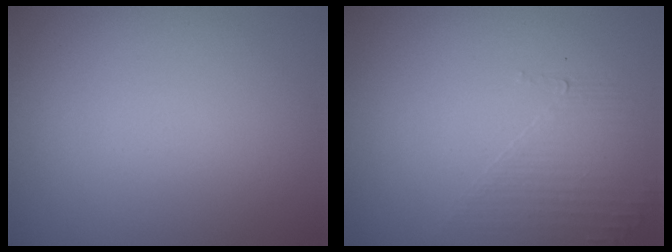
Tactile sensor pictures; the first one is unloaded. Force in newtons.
{"total": 1.6, "press": 0.7, "slide": 1.4}